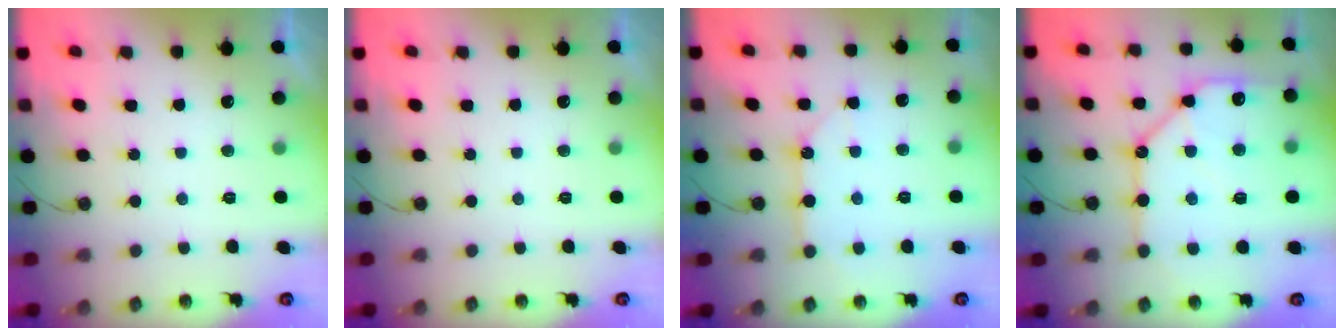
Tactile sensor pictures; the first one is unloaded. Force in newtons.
{"total": 0.0}
{"total": 11.0, "press": 11.0, "slide": 1.1}
{"total": 17.1, "press": 17.0, "slide": 1.8}